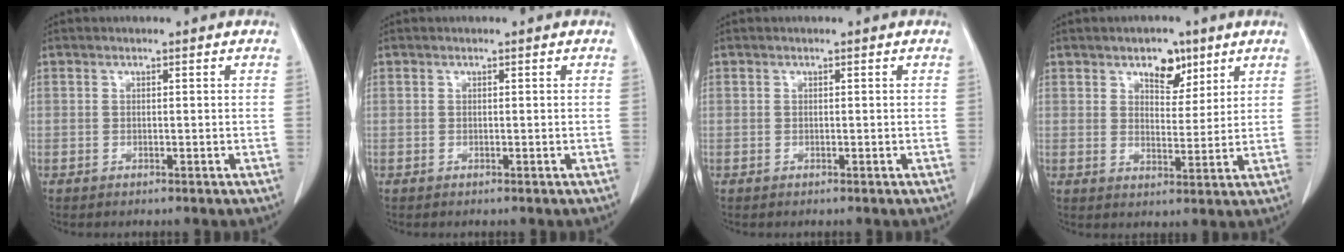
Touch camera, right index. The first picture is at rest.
{"total": 0.0}
{"total": 0.0}
{"total": 5.6, "force": [3.5, 3.1, 3.1], "torque": [-0.041, 0.004, 0.056]}